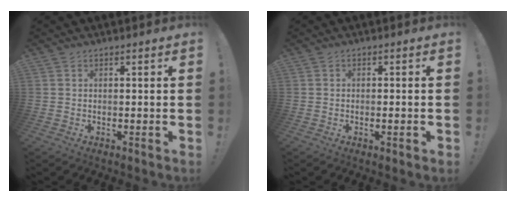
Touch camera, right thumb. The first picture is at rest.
{"total": 1.3, "force": [-0.4, -0.3, 1.2], "torque": [-0.018, -0.001, -0.008]}